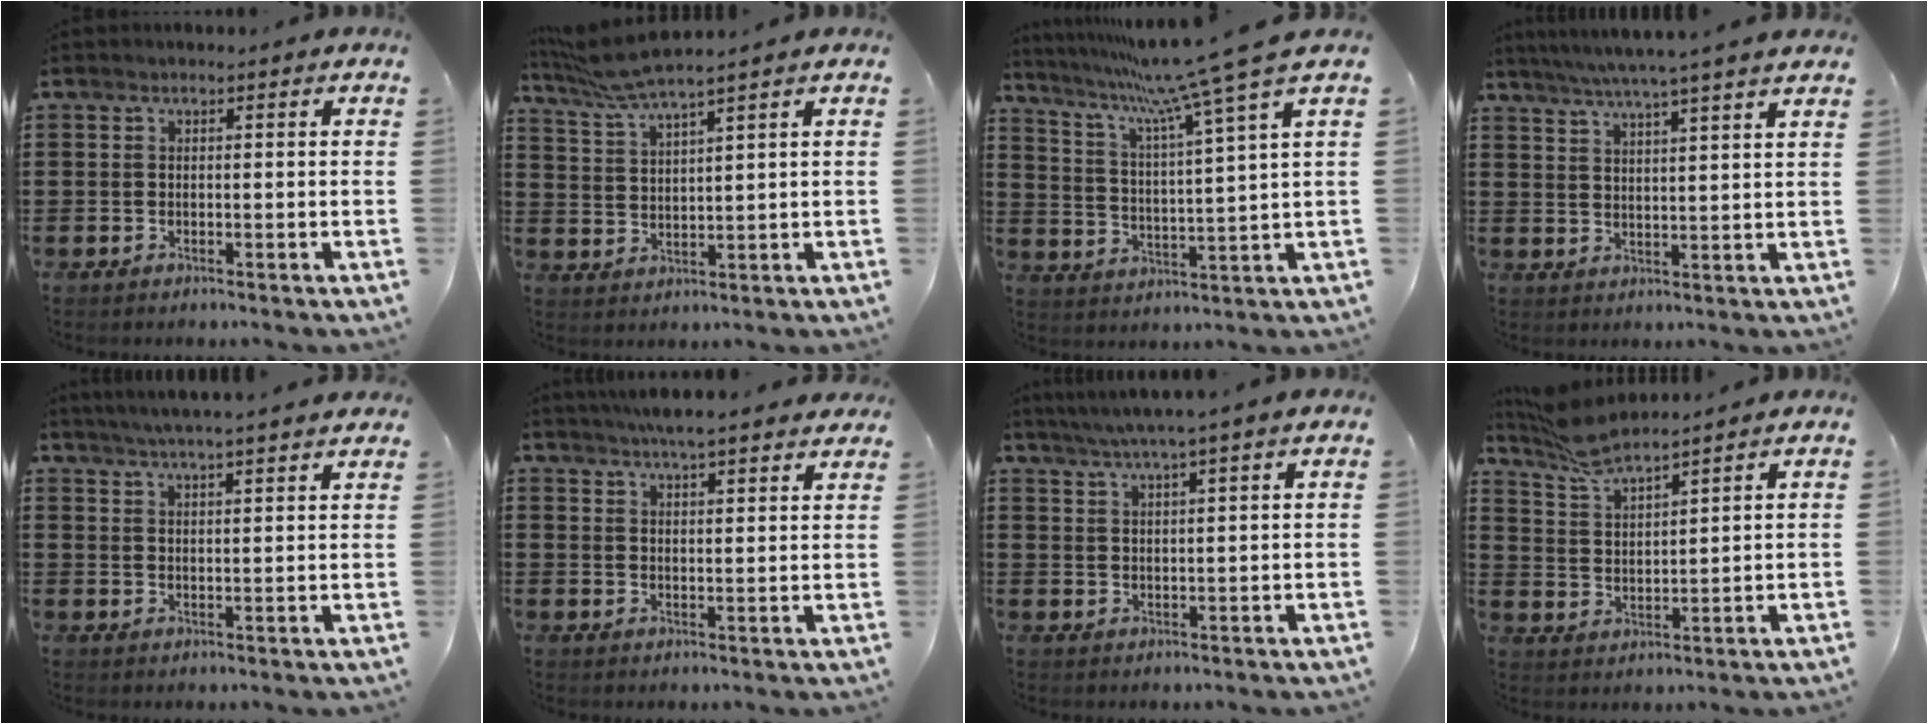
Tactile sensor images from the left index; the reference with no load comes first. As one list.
[{"total": 4.9, "force": [4.3, 0.0, 2.3], "torque": [-0.062, -0.013, 0.076]}, {"total": 10.3, "force": [8.3, -1.7, 5.8], "torque": [-0.144, -0.052, 0.130]}, {"total": 5.1, "force": [4.3, -0.9, 2.5], "torque": [-0.061, -0.021, 0.073]}, {"total": 4.0, "force": [3.8, -0.6, 1.2], "torque": [-0.036, -0.014, 0.066]}, {"total": 4.8, "force": [4.5, 0.2, 1.6], "torque": [-0.043, -0.010, 0.083]}, {"total": 3.9, "force": [3.1, -0.6, 2.2], "torque": [-0.051, -0.008, 0.054]}, {"total": 6.9, "force": [6.2, 0.7, 2.8], "torque": [-0.076, -0.018, 0.114]}]